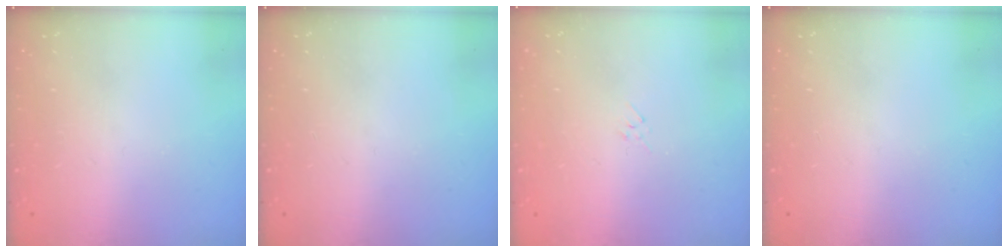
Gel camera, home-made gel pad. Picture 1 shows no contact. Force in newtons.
{"total": 0.0}
{"total": 2.9, "press": 2.9, "slide": 0.6}
{"total": 0.0}